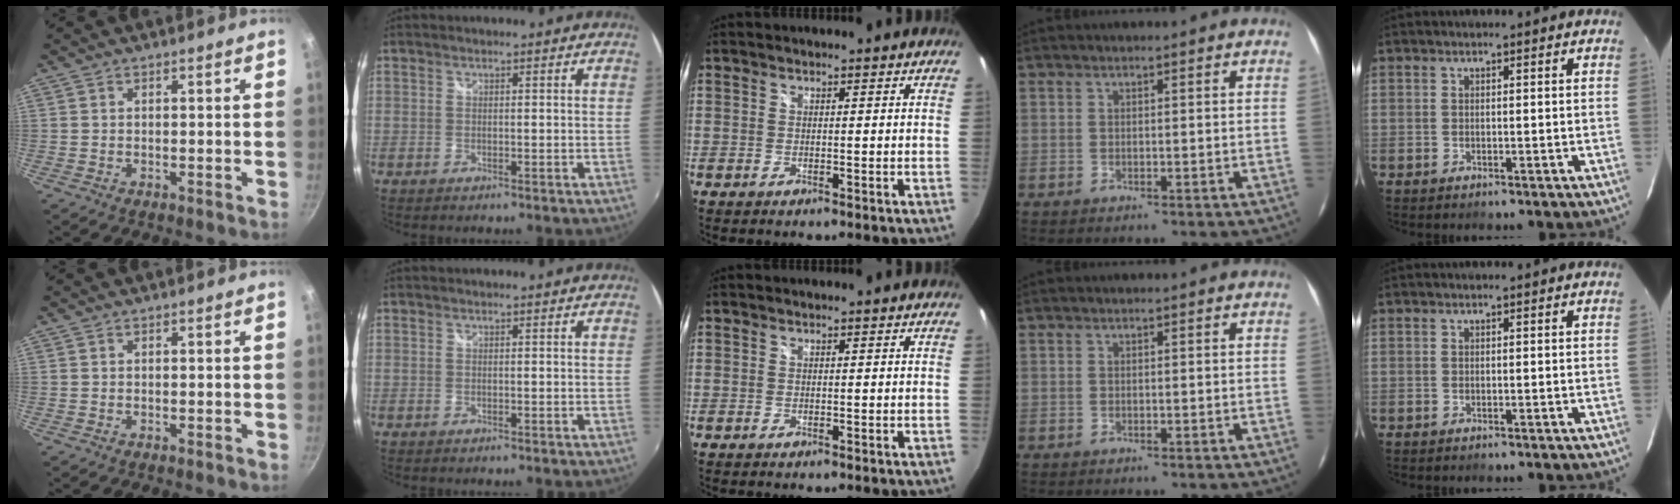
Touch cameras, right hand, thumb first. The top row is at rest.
{}